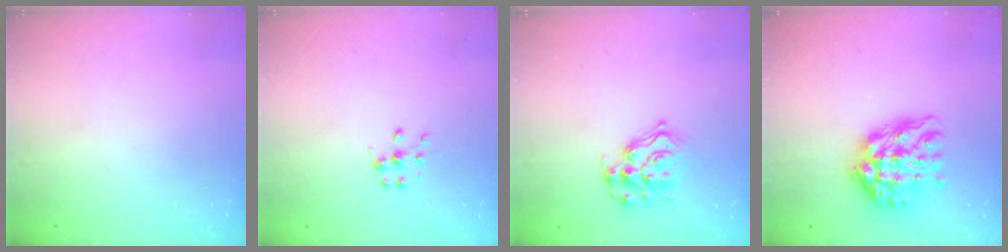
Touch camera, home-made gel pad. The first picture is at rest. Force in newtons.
{"total": 6.3, "press": 6.3, "slide": 0.4}
{"total": 12.7, "press": 12.7, "slide": 0.8}
{"total": 13.8, "press": 13.7, "slide": 1.2}